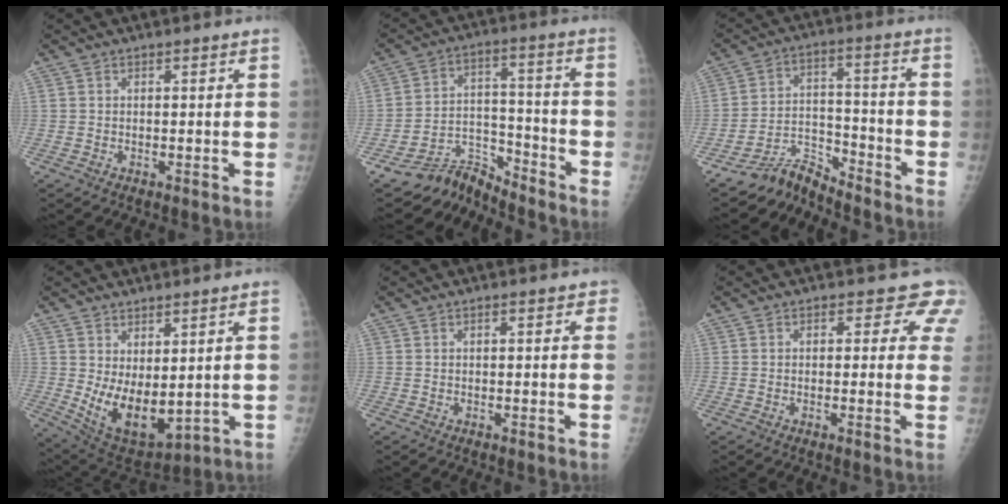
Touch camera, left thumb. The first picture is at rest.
{"total": 7.8, "force": [-7.5, 1.6, -1.2], "torque": [0.036, 0.090, -0.136]}
{"total": 6.9, "force": [-6.8, 1.0, -0.5], "torque": [0.015, 0.077, -0.125]}
{"total": 11.0, "force": [1.5, 5.6, 9.4], "torque": [-0.142, -0.034, 0.053]}
{"total": 1.3, "force": [0.5, 0.9, 0.8], "torque": [0.006, 0.002, 0.001]}
{"total": 5.4, "force": [3.7, 3.5, 1.9], "torque": [0.020, -0.012, 0.019]}